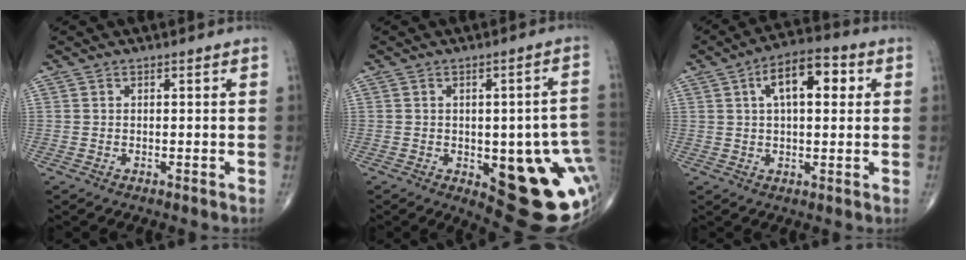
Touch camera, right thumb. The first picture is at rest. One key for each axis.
{"total": 21.2, "fx": -4.1, "fy": 8.5, "fz": 18.9, "tx": -0.177, "ty": 0.008, "tz": -0.019}
{"total": 10.9, "fx": 3.1, "fy": 5.1, "fz": 9.1, "tx": -0.130, "ty": 0.018, "tz": 0.043}